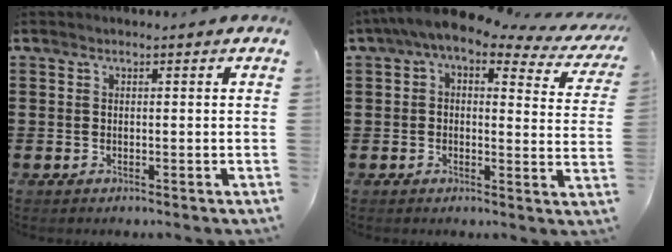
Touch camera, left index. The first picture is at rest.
{"total": 5.5, "force": [3.4, 0.9, 4.3], "torque": [-0.094, -0.019, 0.057]}